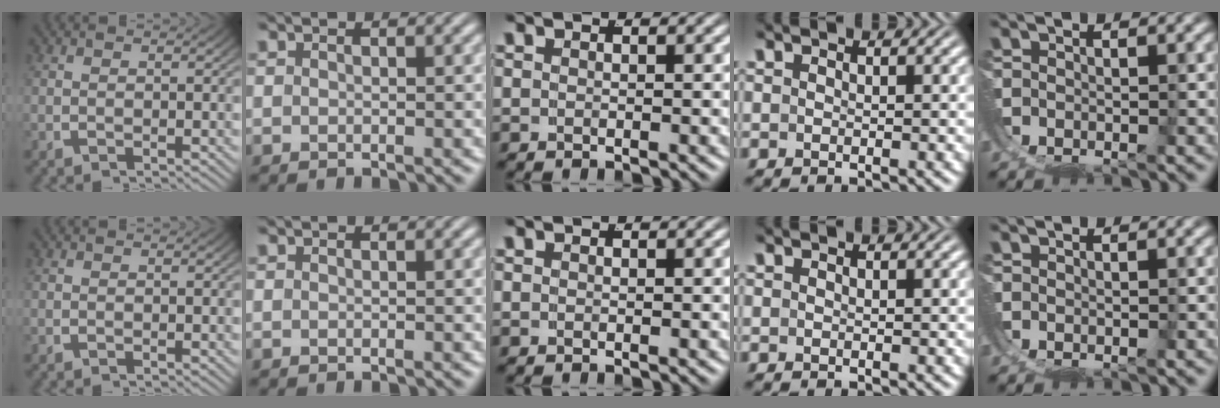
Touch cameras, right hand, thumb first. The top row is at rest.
{}